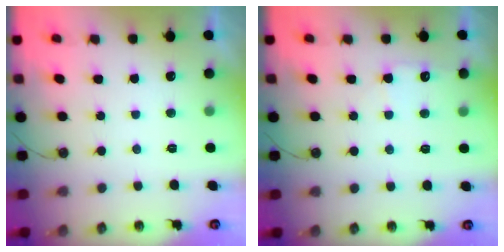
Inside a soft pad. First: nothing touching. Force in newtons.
{"total": 6.1, "press": 6.1, "slide": 0.7}